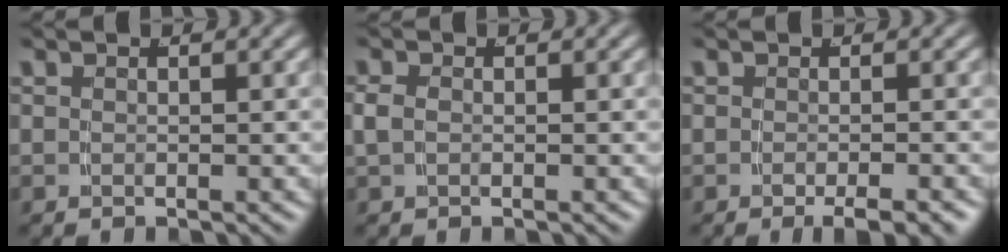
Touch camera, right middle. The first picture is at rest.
{"total": 1.3, "force": [0.0, 0.9, 1.0], "torque": [-0.033, -0.004, 0.006]}
{"total": 2.7, "force": [-2.0, 0.0, 1.7], "torque": [-0.023, -0.002, -0.029]}